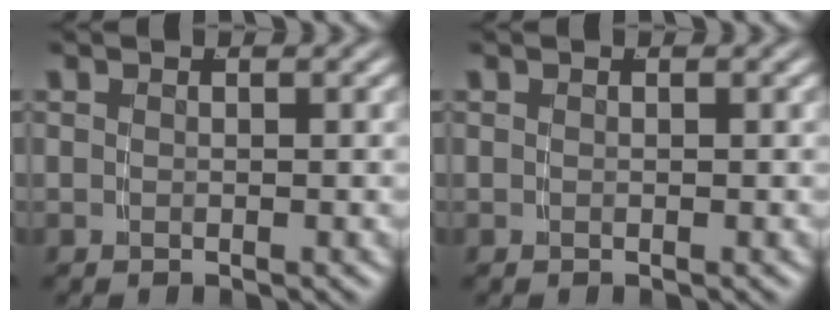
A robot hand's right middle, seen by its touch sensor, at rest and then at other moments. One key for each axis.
{"total": 0.0}